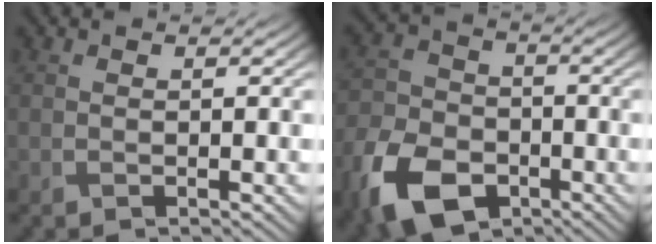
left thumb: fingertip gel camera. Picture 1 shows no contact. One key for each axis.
{"total": 12.2, "fx": -6.8, "fy": 7.5, "fz": 6.8, "tx": -0.176, "ty": -0.040, "tz": -0.134}